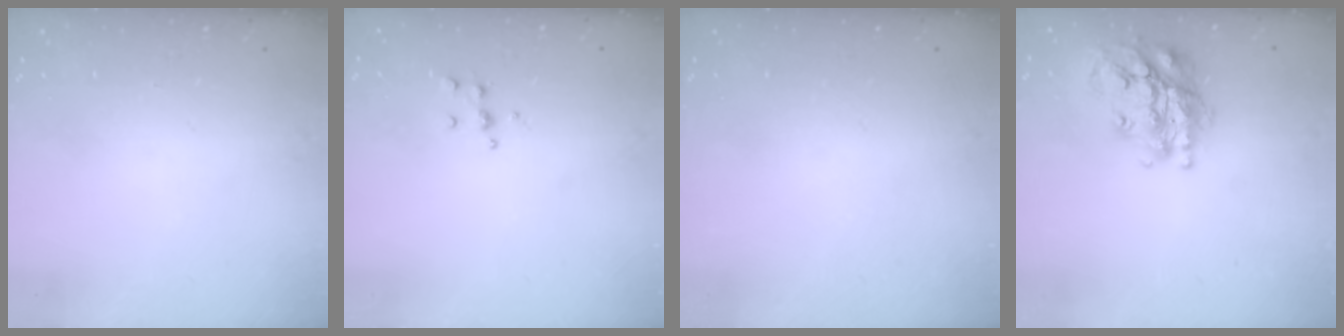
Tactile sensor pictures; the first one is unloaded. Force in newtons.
{"total": 5.0, "press": 5.0, "slide": 0.6}
{"total": 0.0}
{"total": 20.3, "press": 20.3, "slide": 1.6}